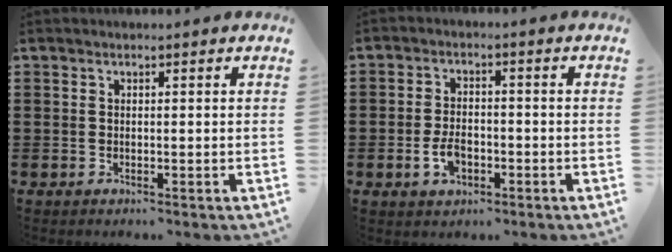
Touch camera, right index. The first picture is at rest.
{"total": 4.2, "force": [-1.6, 2.5, 3.0], "torque": [-0.069, 0.000, -0.032]}